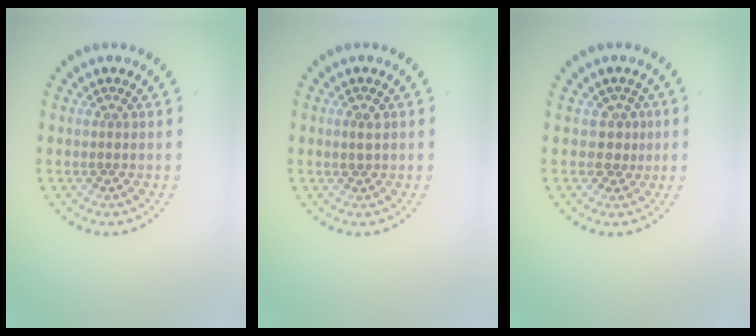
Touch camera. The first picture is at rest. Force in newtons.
{"total": 1.0, "press": 1.0, "slide": 0.3}
{"total": 1.7, "press": 1.4, "slide": 1.1}